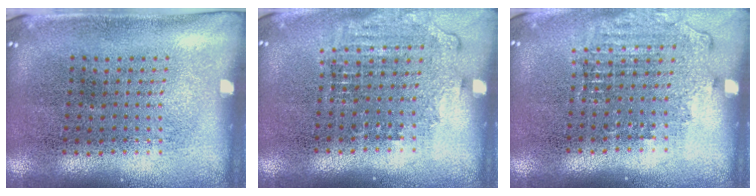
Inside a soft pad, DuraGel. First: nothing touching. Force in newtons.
{"total": 1.4, "press": 1.2, "slide": 0.6}
{"total": 1.6, "press": 1.4, "slide": 0.6}